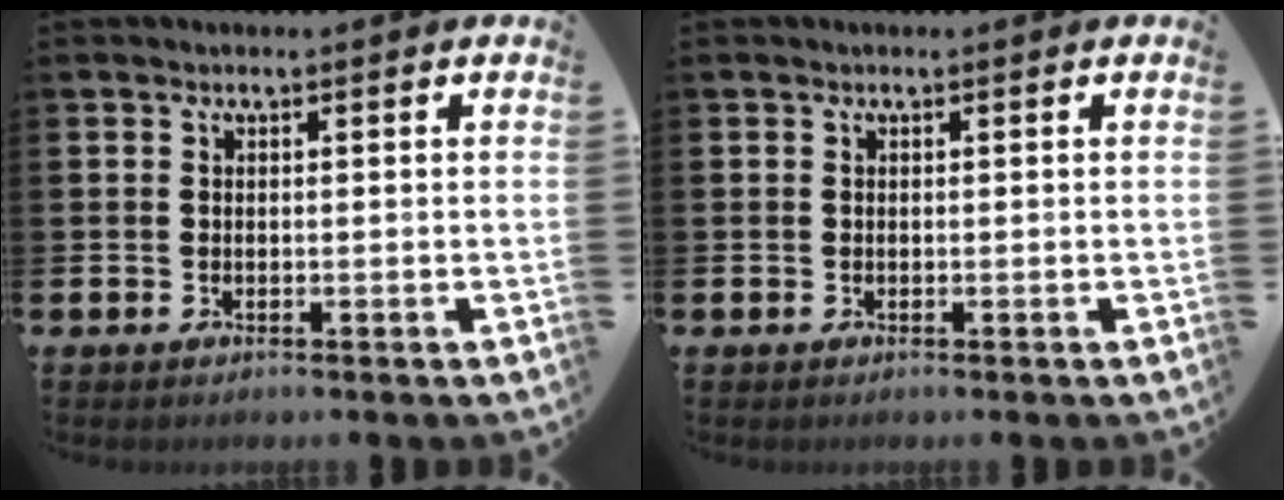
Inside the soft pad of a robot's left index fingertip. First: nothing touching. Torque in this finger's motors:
{"motor_torque": [0.00, 0.00, 0.00, 0.00]}